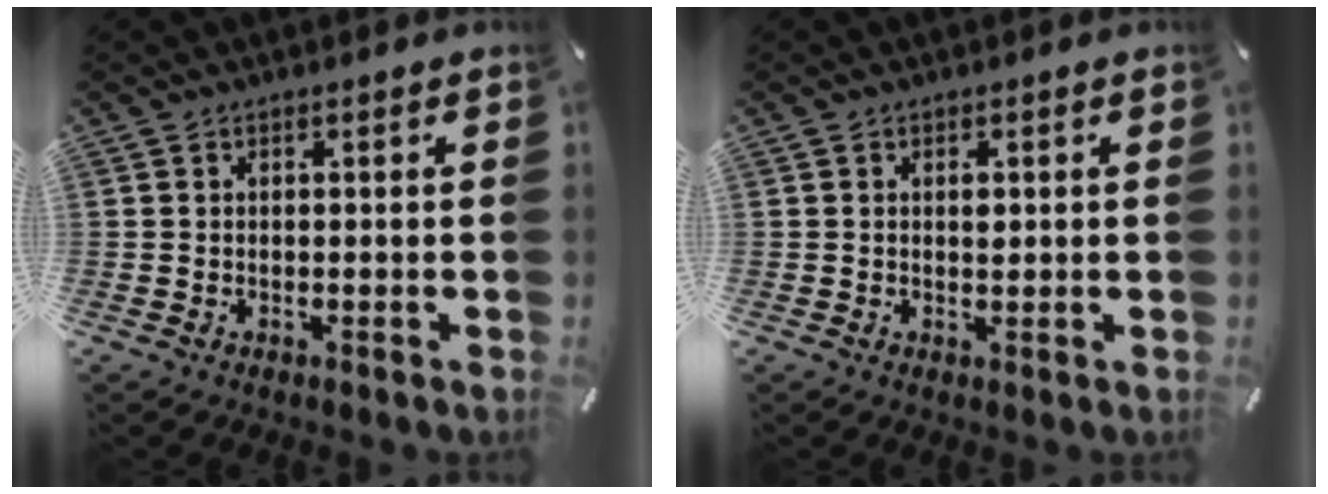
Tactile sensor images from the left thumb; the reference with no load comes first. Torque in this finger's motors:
{"motor_torque": [0.12, 0.37, 0.16, -0.11, -0.01]}